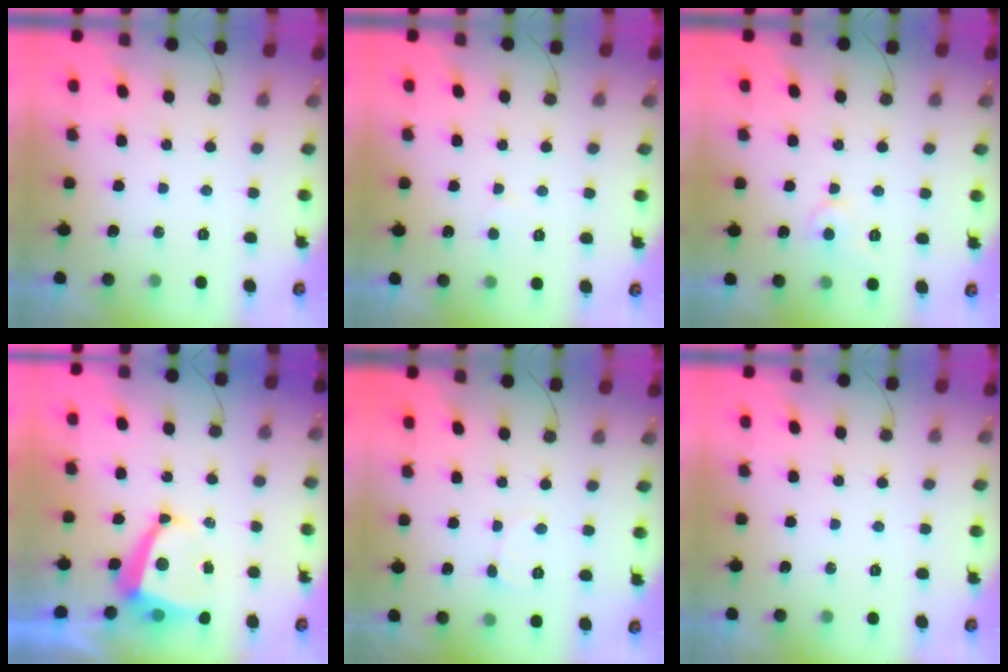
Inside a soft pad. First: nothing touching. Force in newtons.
{"total": 2.0, "press": 2.0, "slide": 0.3}
{"total": 4.8, "press": 4.8, "slide": 0.5}
{"total": 6.5, "press": 6.4, "slide": 0.9}
{"total": 3.6, "press": 3.6, "slide": 0.4}
{"total": 0.0}